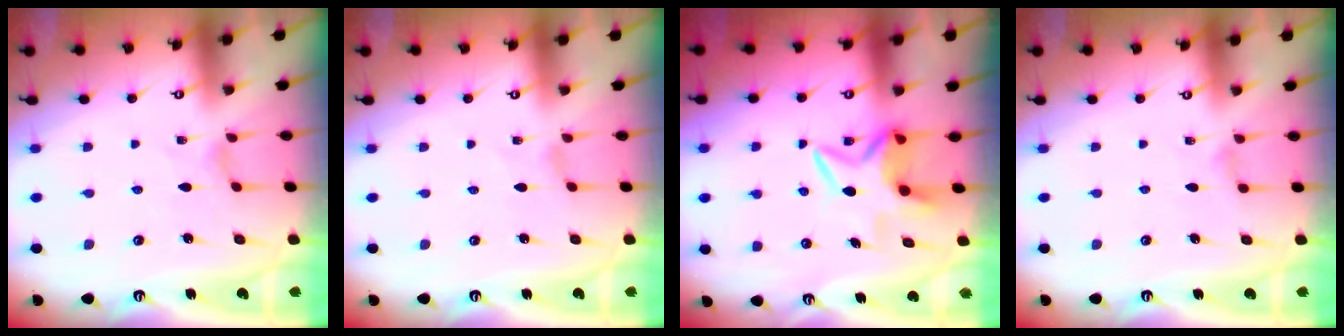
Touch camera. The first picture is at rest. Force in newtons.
{"total": 0.5, "press": 0.5, "slide": 0.2}
{"total": 5.9, "press": 5.9, "slide": 0.7}
{"total": 0.0}